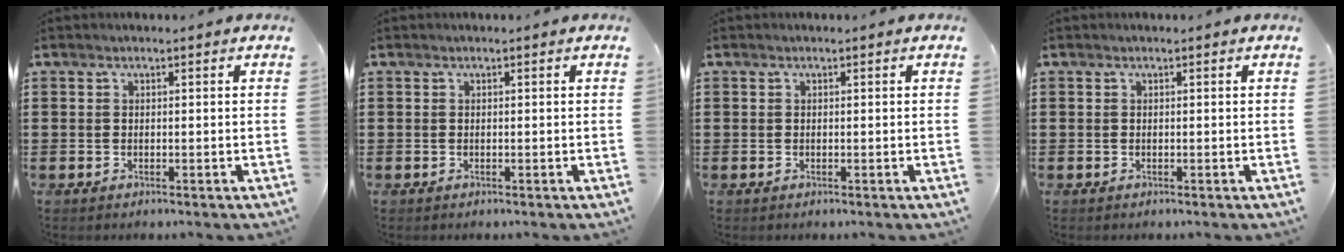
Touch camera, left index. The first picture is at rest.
{"total": 0.0}
{"total": 0.0}
{"total": 0.0}